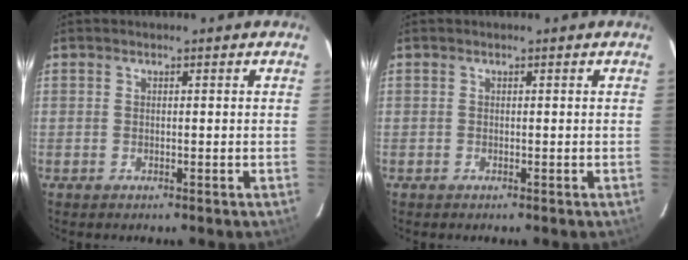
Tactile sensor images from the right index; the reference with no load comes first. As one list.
[{"total": 0.0}]